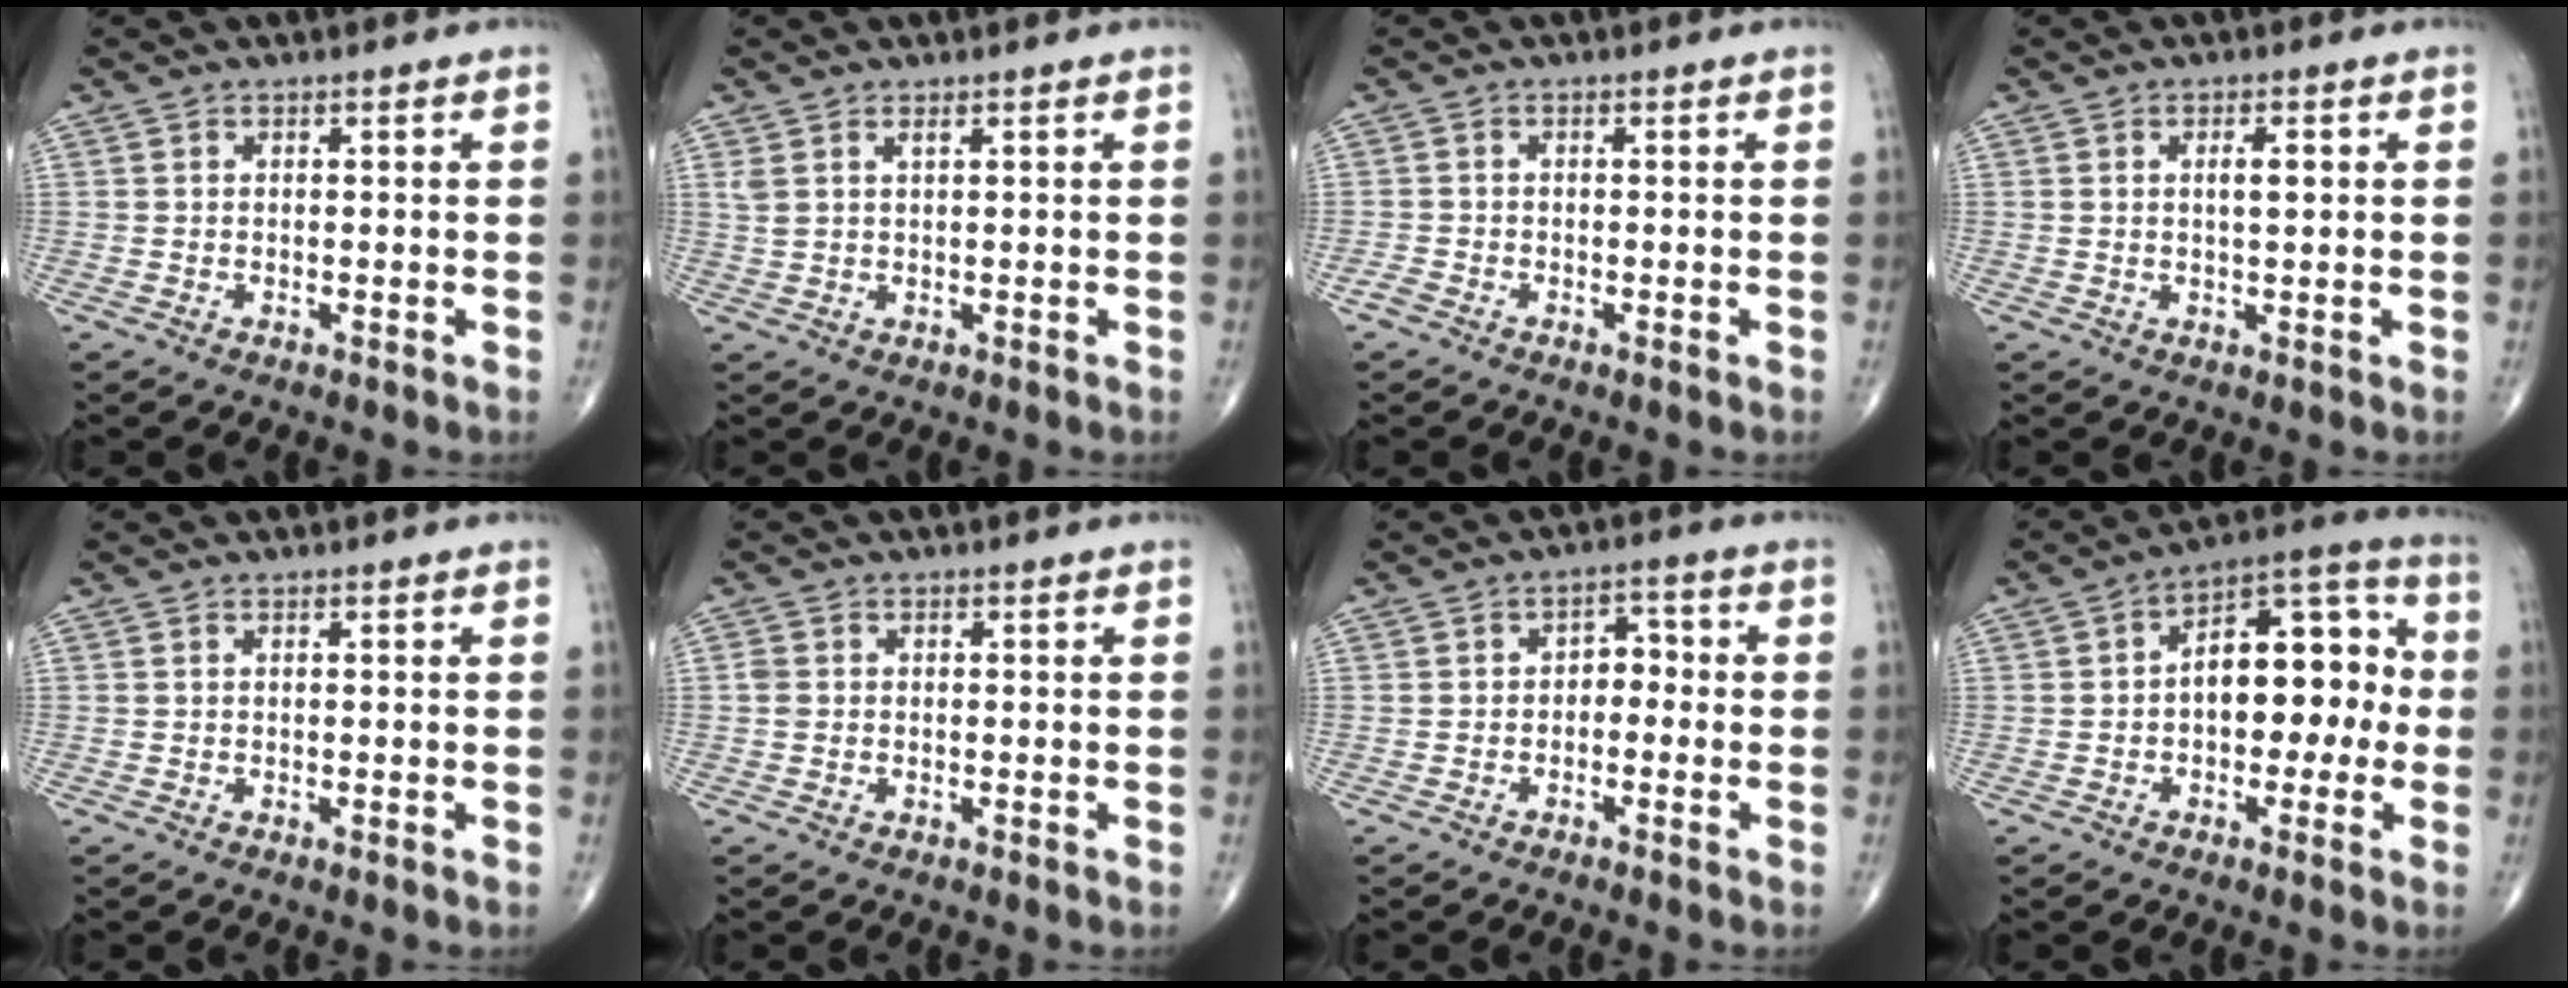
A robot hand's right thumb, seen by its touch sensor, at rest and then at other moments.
{"total": 2.2, "force": [1.2, 0.7, 1.6], "torque": [-0.040, 0.002, 0.033]}
{"total": 1.3, "force": [-1.0, 0.5, 0.7], "torque": [-0.018, -0.002, -0.026]}
{"total": 1.2, "force": [0.3, 0.3, 1.1], "torque": [-0.017, 0.002, 0.004]}
{"total": 0.0}
{"total": 1.2, "force": [-0.1, 1.0, 0.6], "torque": [-0.011, 0.002, -0.003]}
{"total": 3.6, "force": [-0.8, 2.5, 2.4], "torque": [-0.014, 0.022, -0.025]}
{"total": 14.2, "force": [-0.3, 8.2, 11.6], "torque": [-0.130, 0.047, -0.016]}